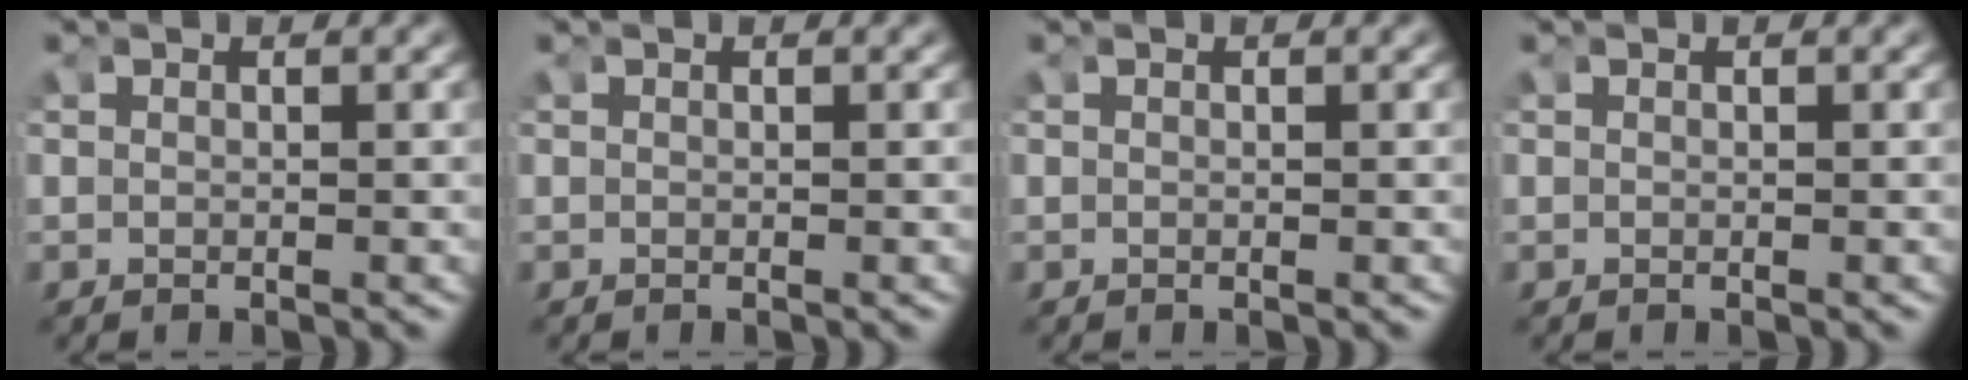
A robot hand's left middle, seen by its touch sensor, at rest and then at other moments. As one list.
[{"total": 0.0}, {"total": 0.0}, {"total": 0.0}]